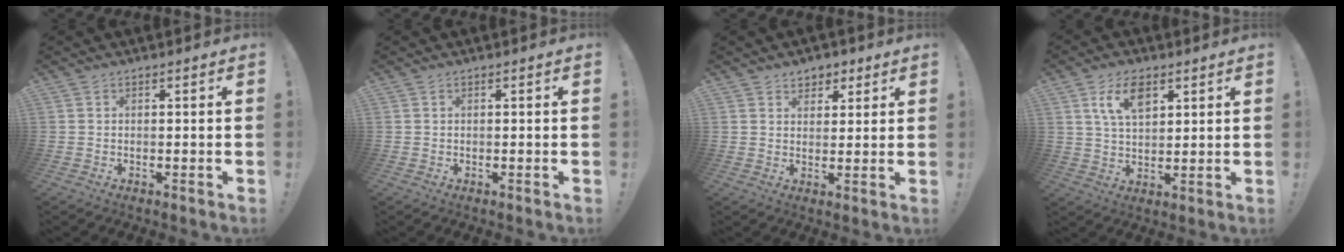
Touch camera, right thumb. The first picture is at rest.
{"total": 0.0}
{"total": 4.6, "force": [2.8, 3.5, 0.9], "torque": [0.005, -0.018, 0.050]}
{"total": 9.0, "force": [4.5, 4.8, 6.1], "torque": [-0.105, -0.006, 0.081]}